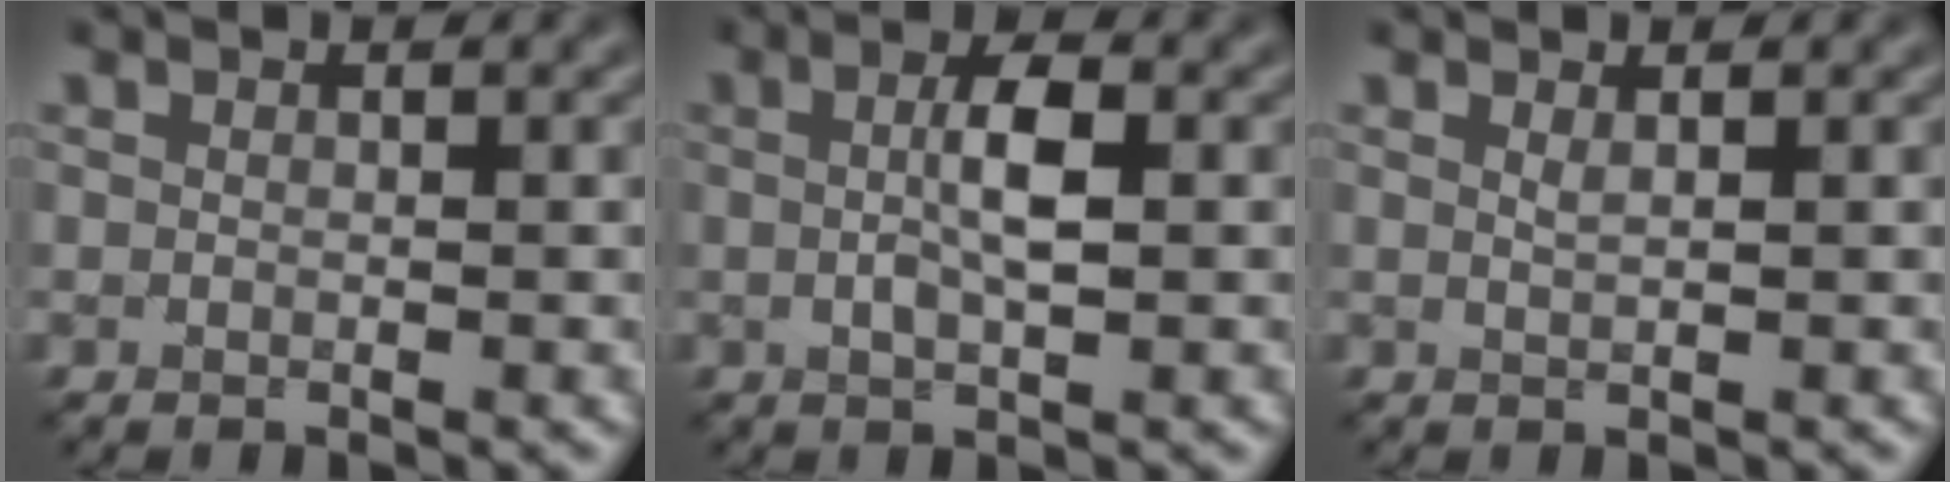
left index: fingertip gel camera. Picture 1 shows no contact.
{"total": 3.4, "force": [0.2, 1.0, 3.2], "torque": [-0.063, 0.004, 0.002]}
{"total": 0.6, "force": [0.4, 0.2, 0.4], "torque": [-0.004, -0.001, 0.007]}